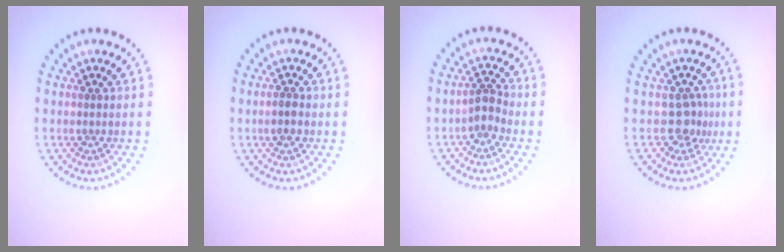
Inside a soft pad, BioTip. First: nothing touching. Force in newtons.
{"total": 1.4, "press": 1.4, "slide": 0.3}
{"total": 1.8, "press": 1.4, "slide": 1.1}
{"total": 2.0, "press": 1.6, "slide": 1.1}